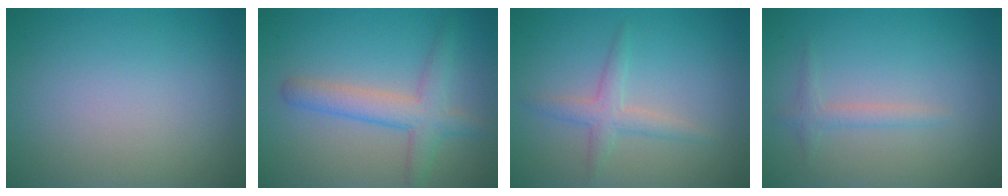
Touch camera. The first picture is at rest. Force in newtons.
{"total": 3.9, "press": 3.9, "slide": 0.1}
{"total": 2.3, "press": 2.3, "slide": 0.1}
{"total": 1.3, "press": 1.3, "slide": 0.0}